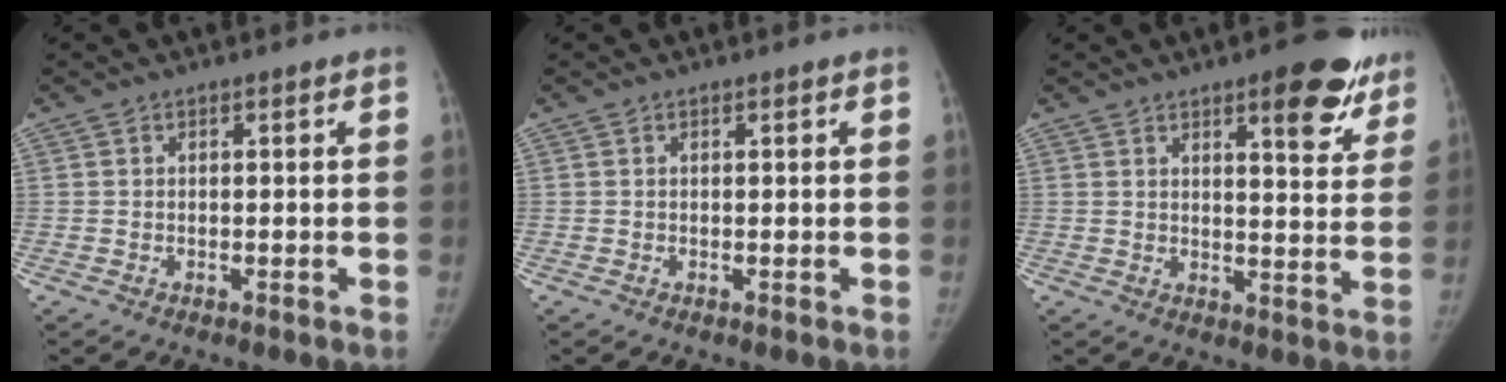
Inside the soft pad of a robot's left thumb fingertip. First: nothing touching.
{"total": 0.0}
{"total": 12.1, "force": [7.4, 4.1, 8.7], "torque": [-0.064, -0.037, 0.091]}